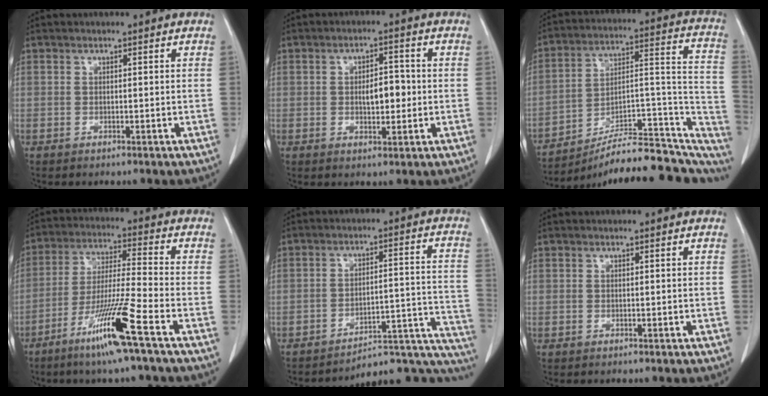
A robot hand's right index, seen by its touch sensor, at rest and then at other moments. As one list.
[{"total": 4.7, "force": [-0.2, 2.0, 4.2], "torque": [-0.067, 0.005, 0.000]}, {"total": 23.4, "force": [-19.4, 7.4, 10.8], "torque": [-0.088, 0.073, -0.269]}, {"total": 12.4, "force": [-6.9, -1.5, 10.2], "torque": [-0.196, -0.032, -0.134]}, {"total": 14.3, "force": [-13.2, 4.3, 3.6], "torque": [0.012, 0.082, -0.160]}, {"total": 0.0}]